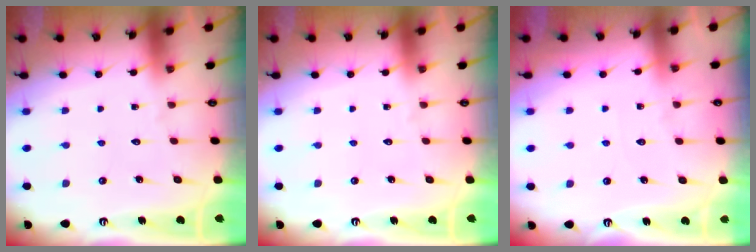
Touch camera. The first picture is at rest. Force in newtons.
{"total": 0.0}
{"total": 1.6, "press": 1.6, "slide": 0.2}